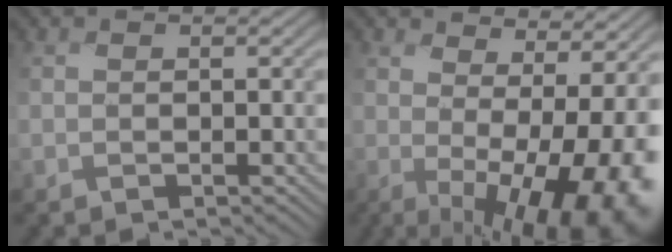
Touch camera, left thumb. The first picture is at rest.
{"total": 12.6, "force": [1.1, 4.1, 11.9], "torque": [-0.151, 0.000, 0.041]}